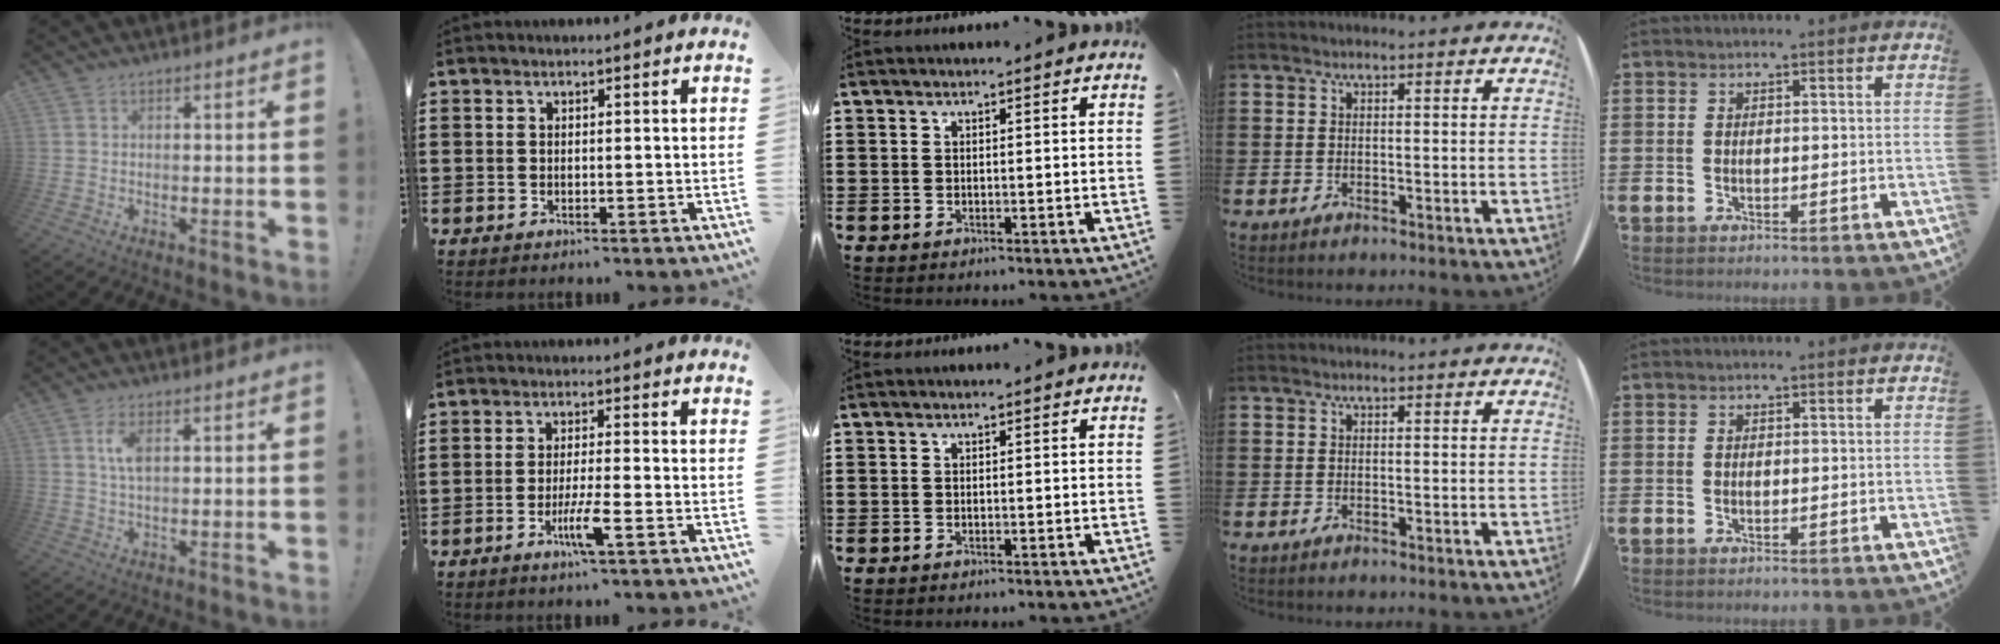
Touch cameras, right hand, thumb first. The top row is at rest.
{"thumb": {"total": 5.0, "force": [1.4, 2.2, 4.3], "torque": [-0.079, -0.002, 0.018]}, "index": {"total": 4.7, "force": [-2.3, 0.0, 4.1], "torque": [-0.081, -0.017, -0.043]}}